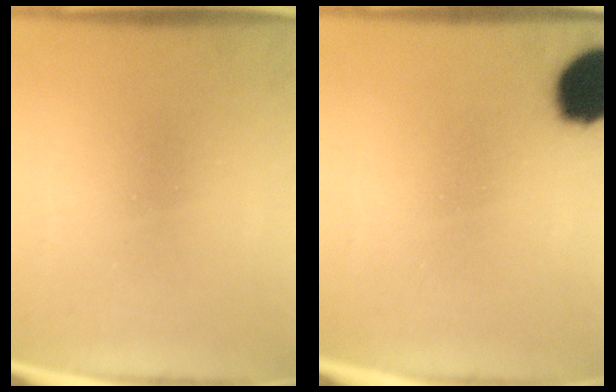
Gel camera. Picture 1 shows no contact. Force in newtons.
{"total": 13.5}